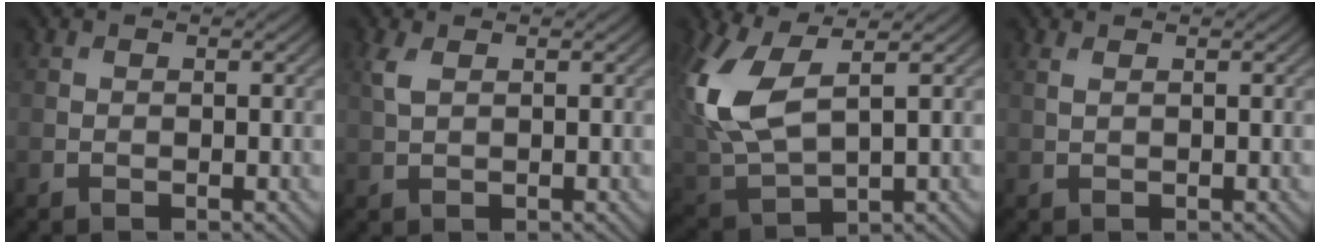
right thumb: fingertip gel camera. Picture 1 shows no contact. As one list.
[{"total": 2.0, "force": [0.9, 0.9, 1.6], "torque": [-0.048, 0.004, 0.020]}, {"total": 10.8, "force": [3.2, 5.4, 8.9], "torque": [-0.226, -0.004, 0.065]}, {"total": 0.8, "force": [0.5, 0.2, 0.6], "torque": [-0.017, 0.003, 0.011]}]